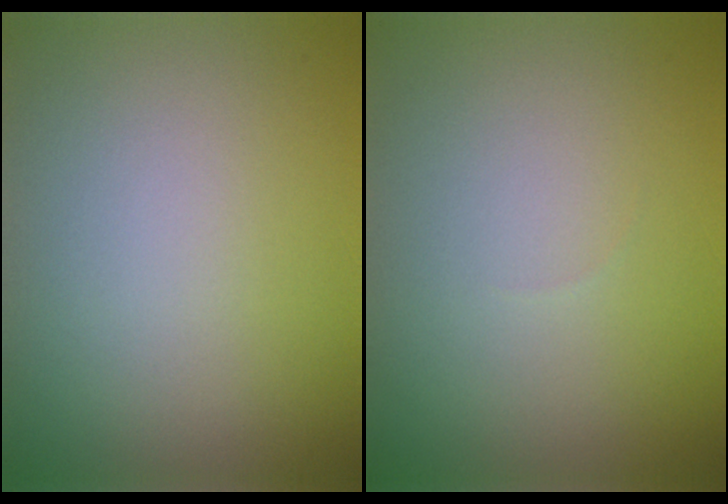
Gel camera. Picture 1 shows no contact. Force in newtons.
{"total": 0.0}